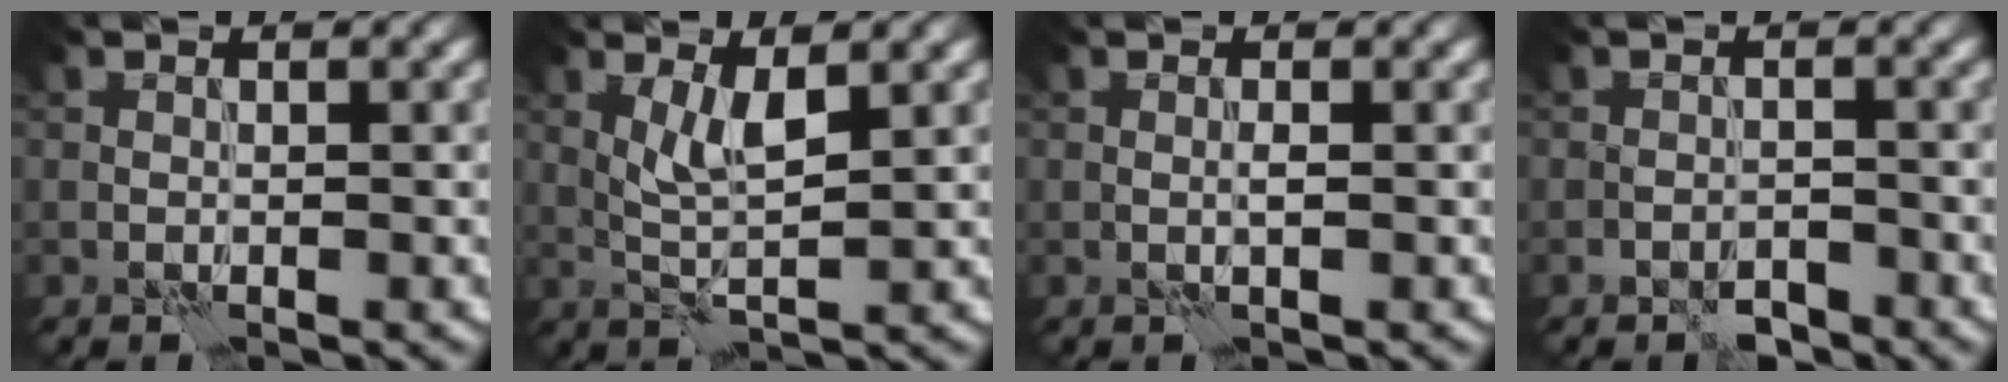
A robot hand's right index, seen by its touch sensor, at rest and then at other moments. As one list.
[{"total": 3.0, "force": [1.3, 0.5, 2.7], "torque": [-0.053, -0.004, 0.026]}, {"total": 0.6, "force": [0.1, -0.3, 0.5], "torque": [-0.011, 0.004, 0.000]}, {"total": 1.5, "force": [-1.3, 0.6, 0.4], "torque": [0.000, 0.005, -0.025]}]